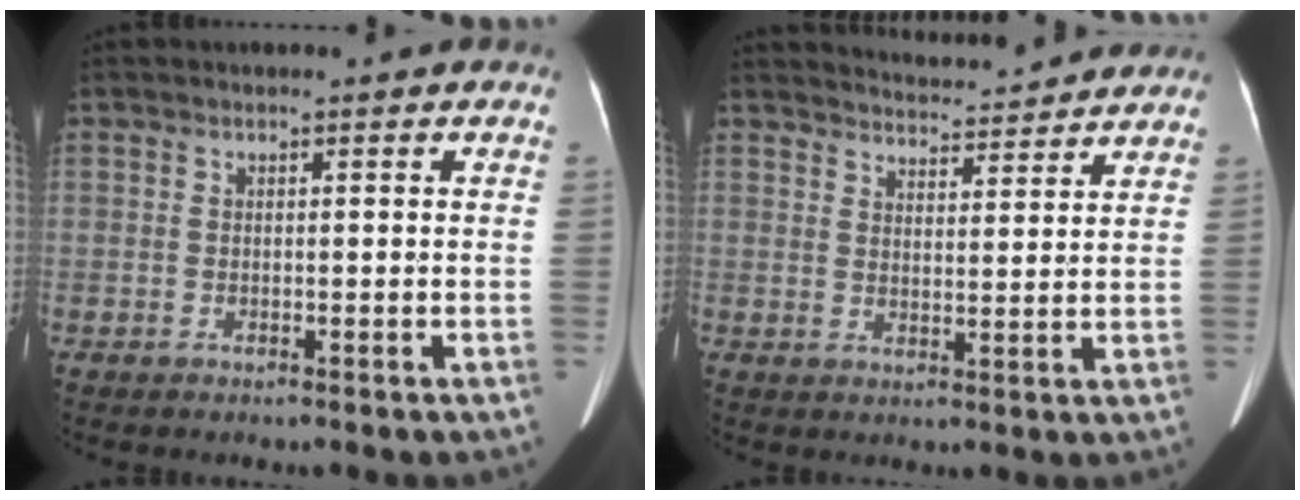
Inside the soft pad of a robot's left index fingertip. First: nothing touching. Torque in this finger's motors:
{"motor_torque": [0.16, -0.37, -0.04, -0.01]}